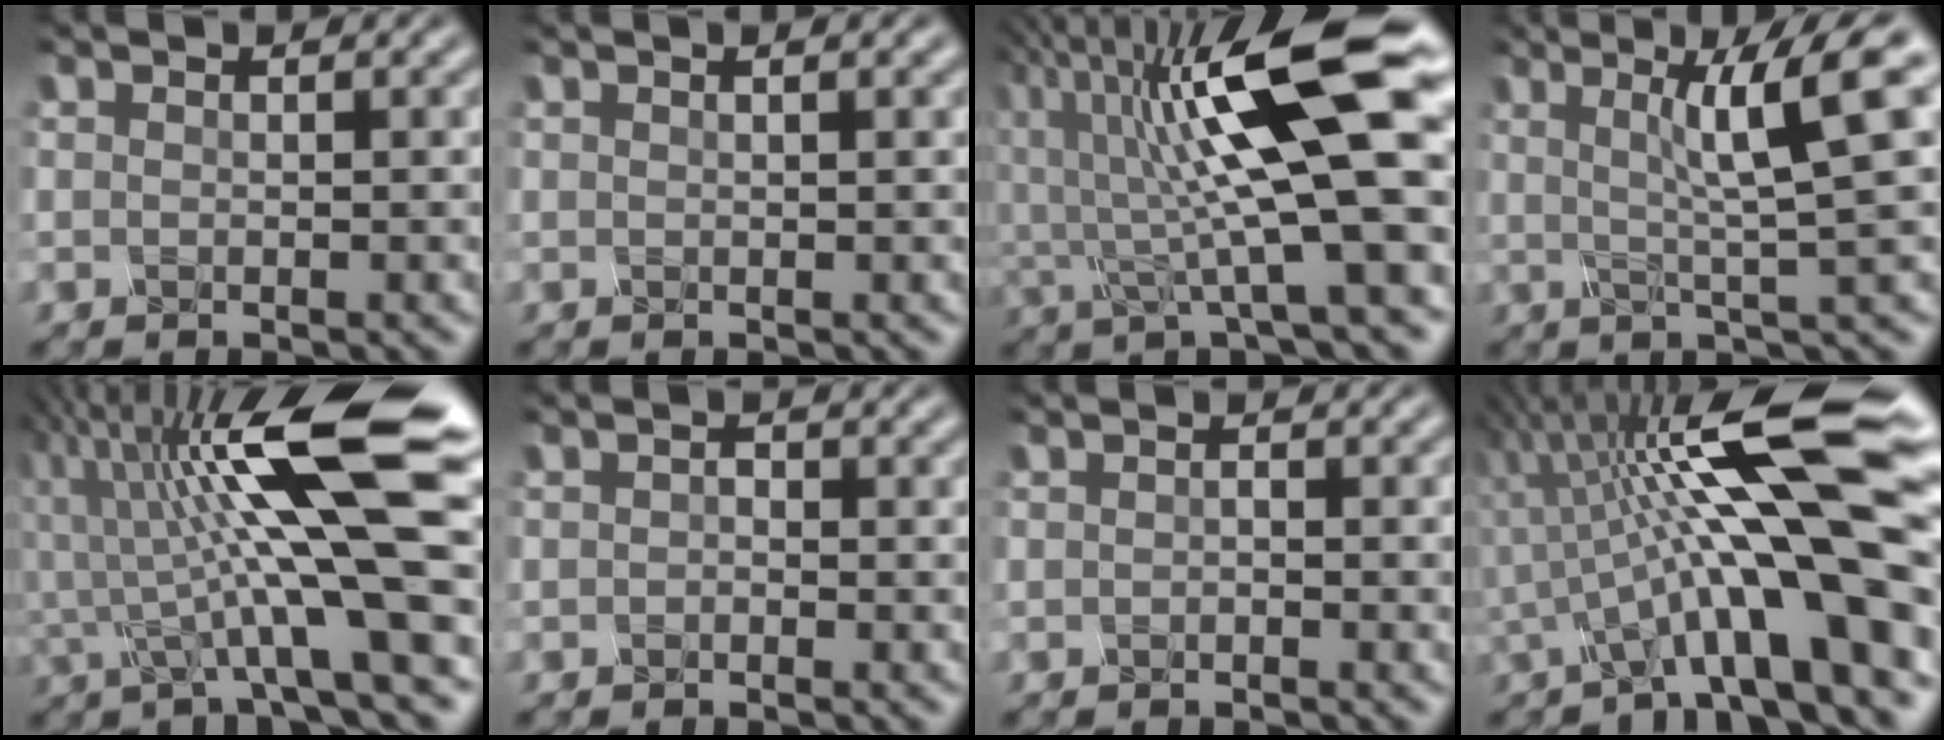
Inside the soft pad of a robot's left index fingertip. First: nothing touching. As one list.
[{"total": 2.4, "force": [1.3, 1.1, 1.8], "torque": [-0.010, 0.022, 0.009]}, {"total": 11.7, "force": [1.6, 2.3, 11.4], "torque": [-0.209, 0.003, 0.043]}, {"total": 6.7, "force": [1.5, 0.2, 6.5], "torque": [-0.099, 0.015, 0.040]}, {"total": 10.6, "force": [0.1, 1.4, 10.6], "torque": [-0.189, 0.010, 0.017]}, {"total": 1.2, "force": [-1.0, -0.3, -0.5], "torque": [-0.002, 0.002, -0.003]}, {"total": 0.8, "force": [-0.6, -0.1, 0.4], "torque": [-0.008, 0.002, -0.010]}, {"total": 11.9, "force": [-1.6, 1.8, 11.6], "torque": [-0.188, 0.026, -0.011]}]